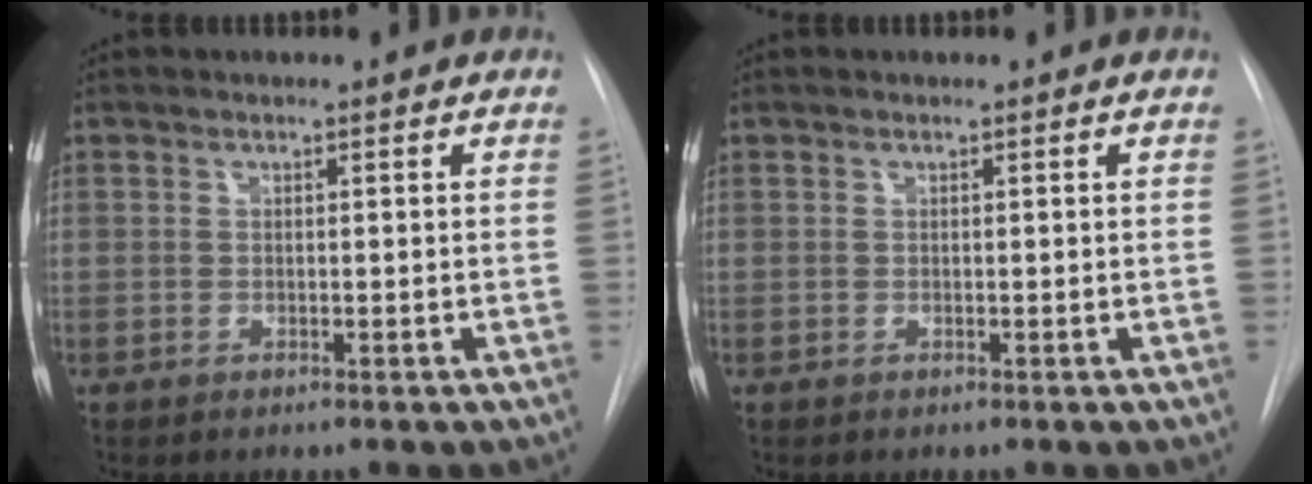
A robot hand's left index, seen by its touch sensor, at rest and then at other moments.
{"total": 0.0}